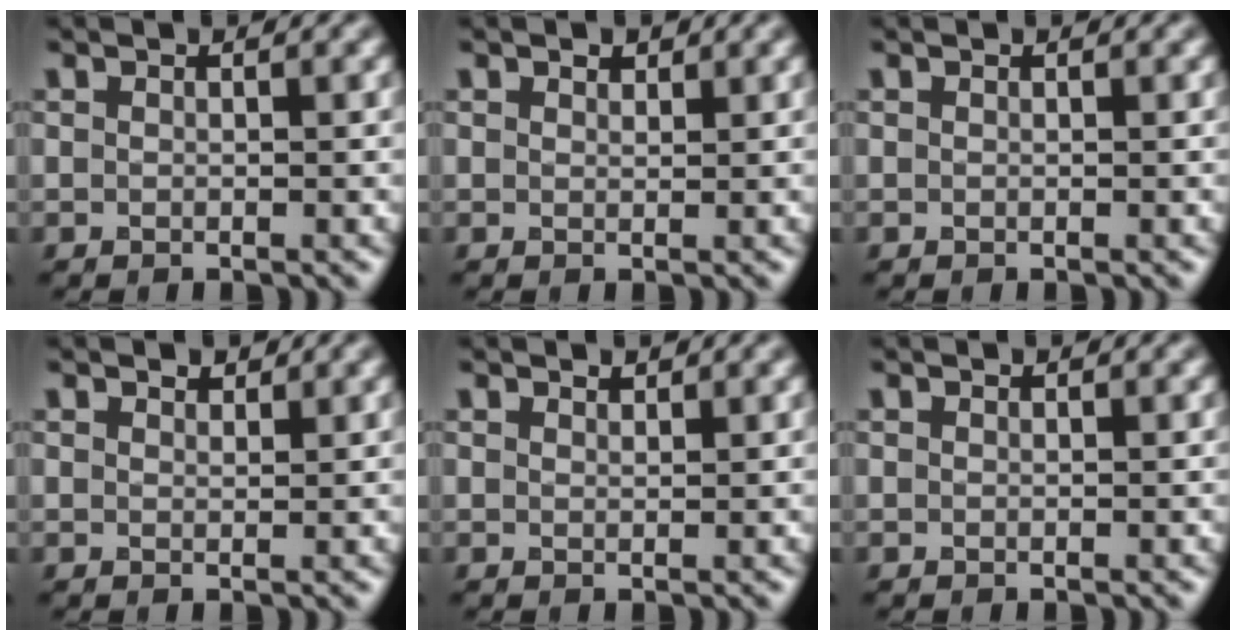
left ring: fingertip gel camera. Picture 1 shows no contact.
{"total": 0.9, "force": [0.7, 0.4, 0.2], "torque": [-0.004, -0.001, 0.012]}
{"total": 0.0}
{"total": 1.1, "force": [1.0, 0.4, 0.2], "torque": [-0.007, -0.001, 0.017]}
{"total": 0.8, "force": [0.8, 0.2, 0.1], "torque": [-0.005, -0.001, 0.016]}
{"total": 0.0}